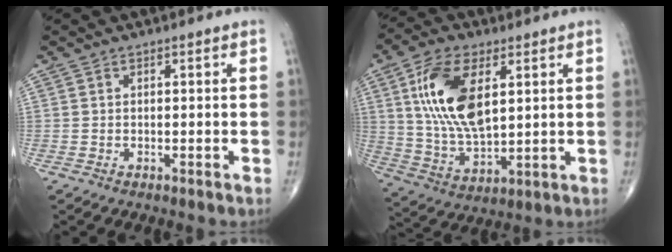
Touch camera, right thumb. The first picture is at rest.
{"total": 16.4, "force": [4.8, 8.2, 13.4], "torque": [-0.253, -0.016, 0.096]}